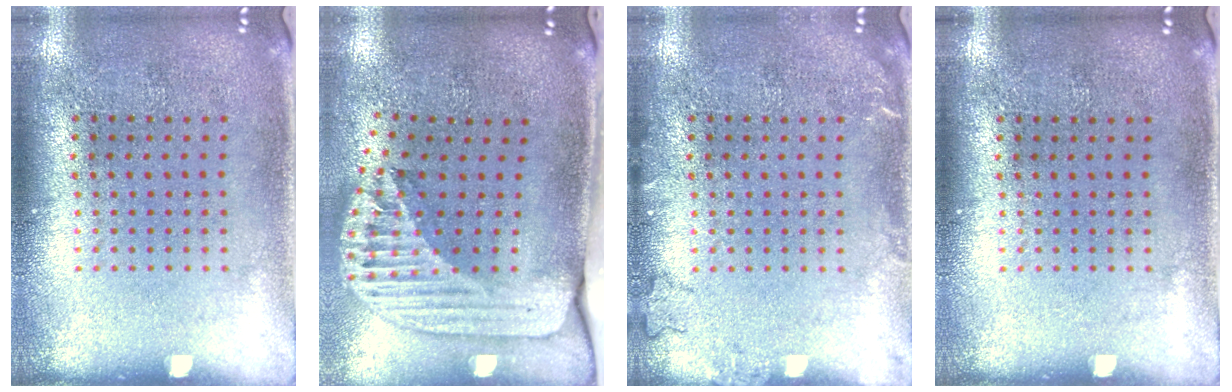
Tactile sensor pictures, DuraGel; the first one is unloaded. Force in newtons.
{"total": 2.5, "press": 1.7, "slide": 1.9}
{"total": 1.2, "press": 1.2, "slide": 0.3}
{"total": 0.0}